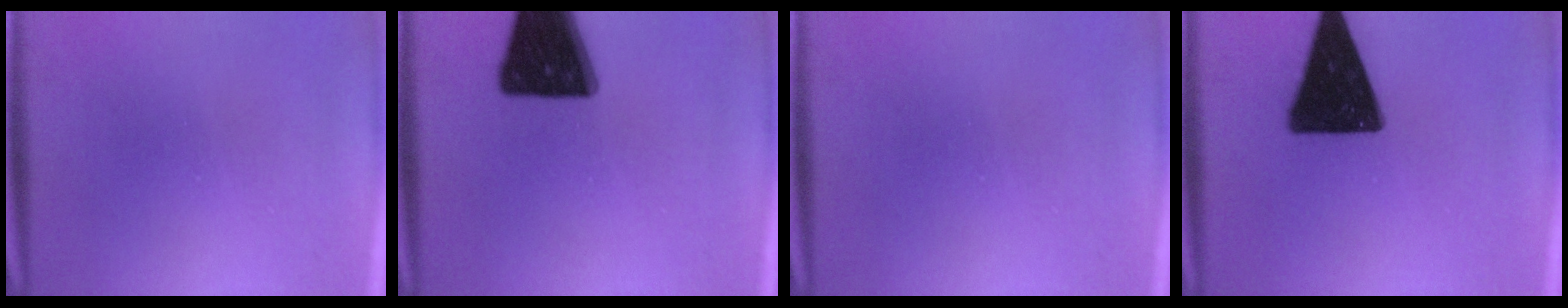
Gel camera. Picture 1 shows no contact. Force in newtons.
{"total": 19.7}
{"total": 0.0}
{"total": 19.3}